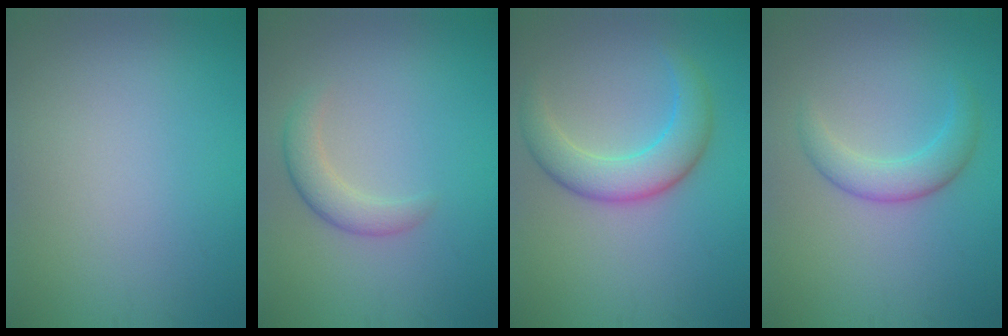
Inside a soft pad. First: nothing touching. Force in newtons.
{"total": 2.5, "press": 2.5, "slide": 0.2}
{"total": 4.9, "press": 4.9, "slide": 0.4}
{"total": 3.1, "press": 3.1, "slide": 0.1}